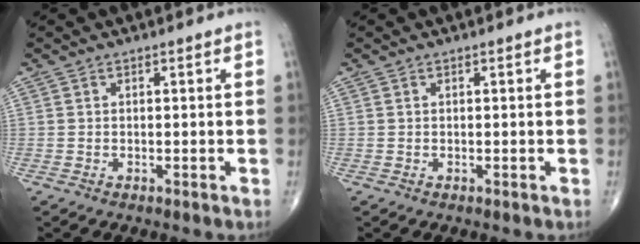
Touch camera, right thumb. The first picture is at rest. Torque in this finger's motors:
{"motor_torque": [0.06, -0.09, -0.17, -0.06, 0.04]}